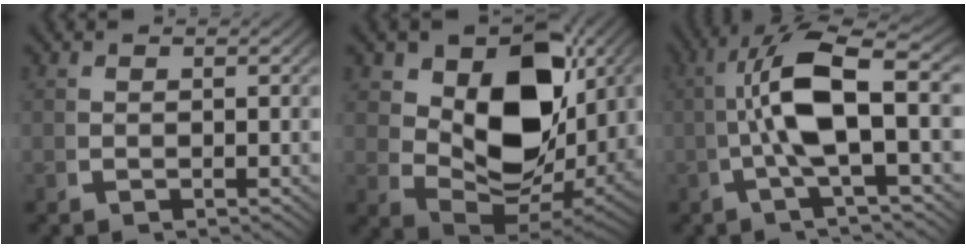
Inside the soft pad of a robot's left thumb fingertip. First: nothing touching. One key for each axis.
{"total": 14.4, "fx": 2.2, "fy": 8.8, "fz": 11.1, "tx": -0.214, "ty": -0.065, "tz": 0.065}
{"total": 9.6, "fx": 0.7, "fy": 3.3, "fz": 9.0, "tx": -0.171, "ty": 0.002, "tz": 0.009}